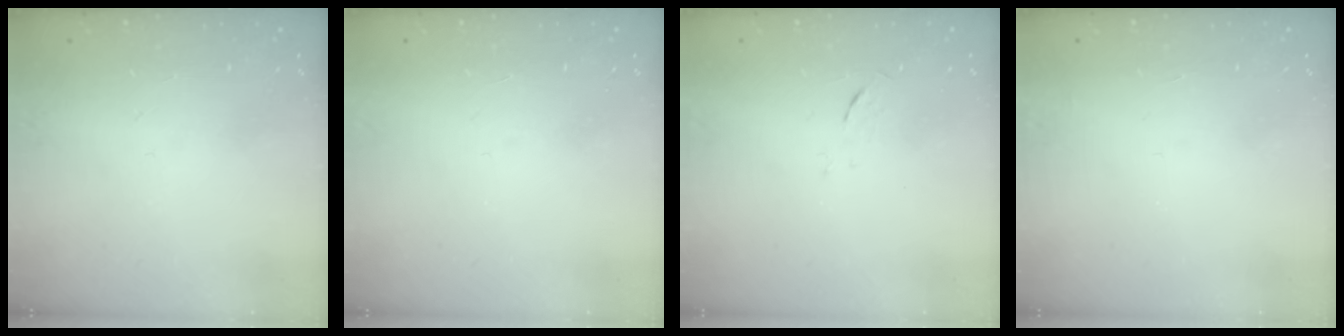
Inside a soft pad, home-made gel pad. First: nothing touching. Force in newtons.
{"total": 1.6, "press": 1.6, "slide": 0.1}
{"total": 3.1, "press": 2.8, "slide": 1.2}
{"total": 3.6, "press": 3.6, "slide": 0.1}